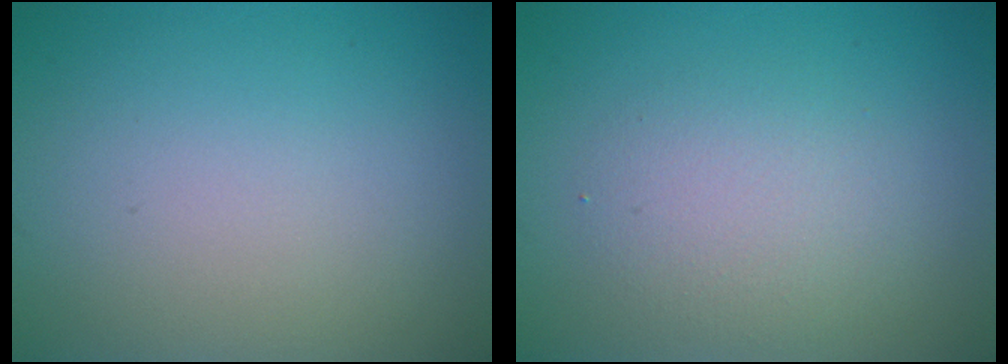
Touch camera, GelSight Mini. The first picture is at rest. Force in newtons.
{"total": 3.0, "press": 3.0, "slide": 0.2}